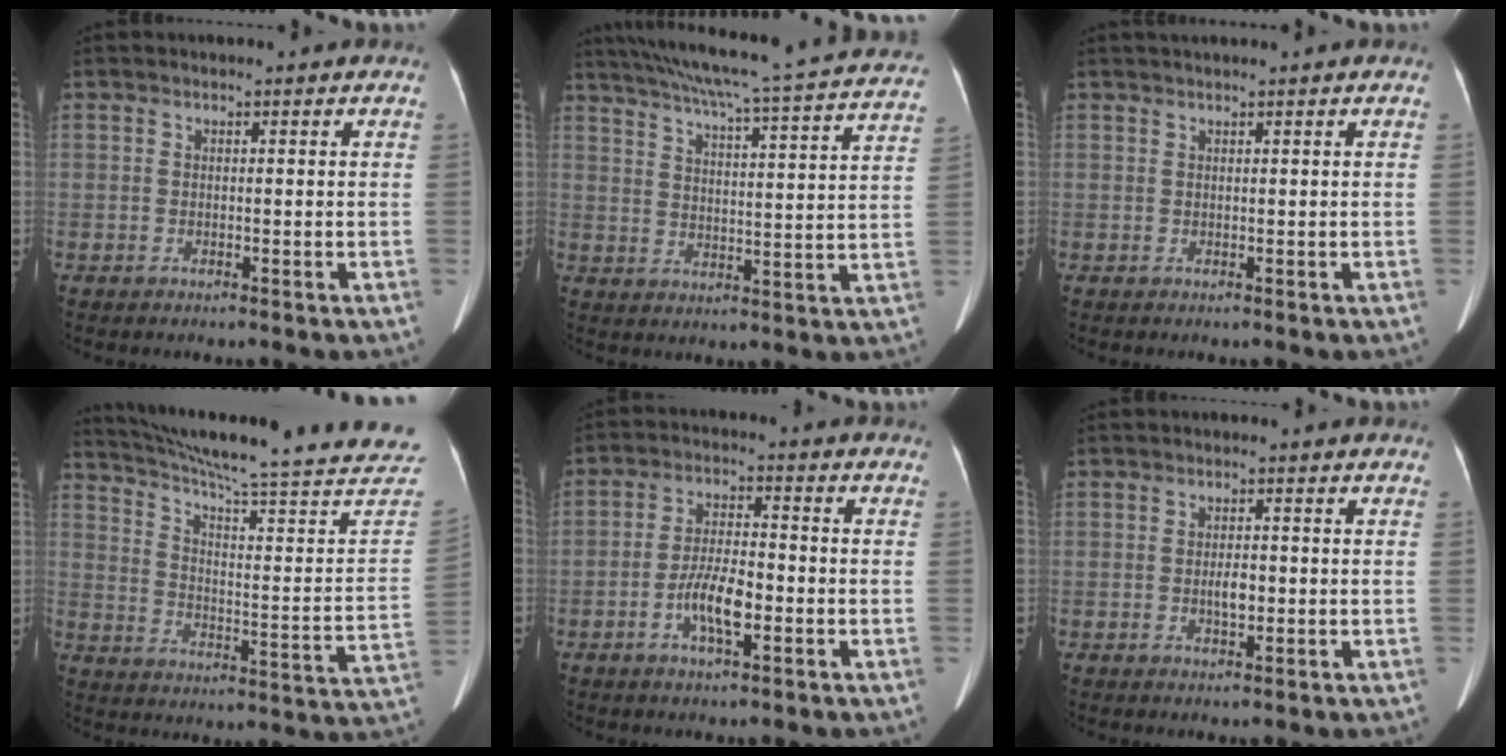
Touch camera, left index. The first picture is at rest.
{"total": 27.3, "force": [24.2, 0.9, 12.7], "torque": [-0.207, -0.039, 0.302]}
{"total": 1.8, "force": [1.5, -0.3, 1.1], "torque": [-0.011, 0.020, 0.029]}
{"total": 31.3, "force": [28.2, 0.6, 13.5], "torque": [-0.206, -0.118, 0.355]}
{"total": 6.6, "force": [-2.5, 1.8, 5.8], "torque": [-0.114, -0.003, -0.048]}
{"total": 2.0, "force": [-0.4, 0.7, 1.8], "torque": [-0.033, -0.008, -0.007]}